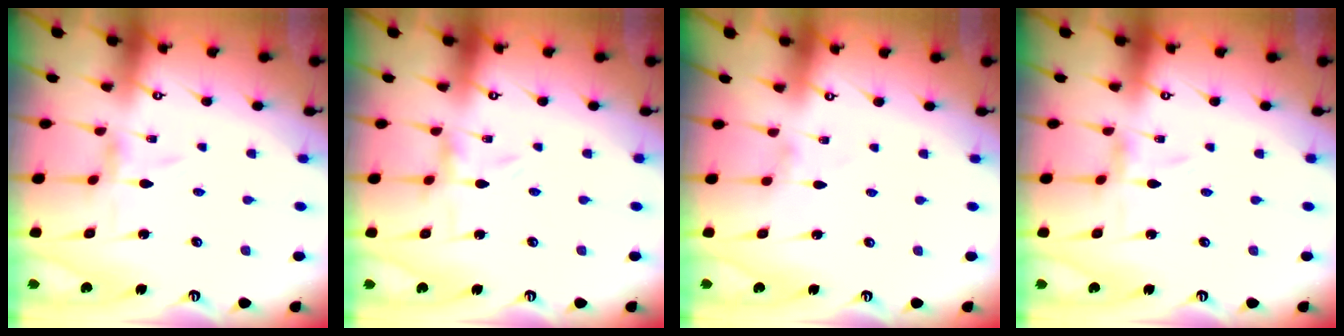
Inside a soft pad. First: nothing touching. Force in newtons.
{"total": 2.3, "press": 2.3, "slide": 0.4}
{"total": 0.0}
{"total": 0.0}